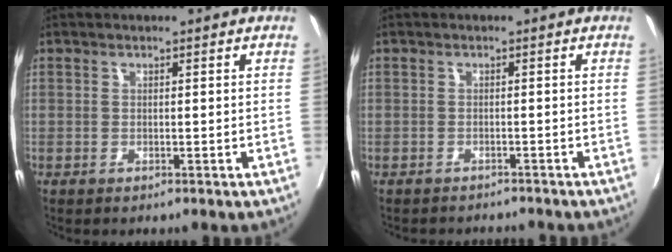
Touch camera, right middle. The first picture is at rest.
{"total": 2.7, "force": [-2.4, 1.2, 0.2], "torque": [-0.011, 0.001, -0.037]}